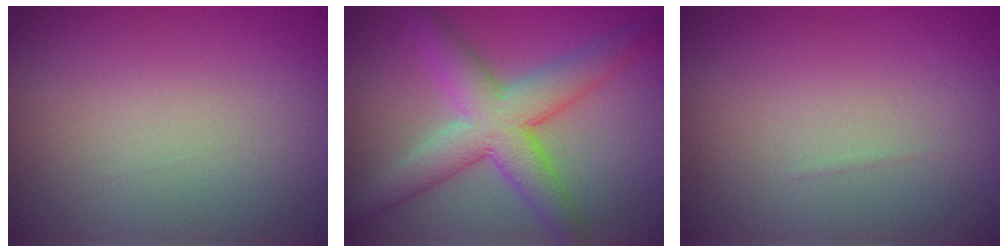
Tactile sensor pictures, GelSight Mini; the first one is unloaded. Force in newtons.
{"total": 6.5, "press": 6.5, "slide": 0.2}
{"total": 0.0}